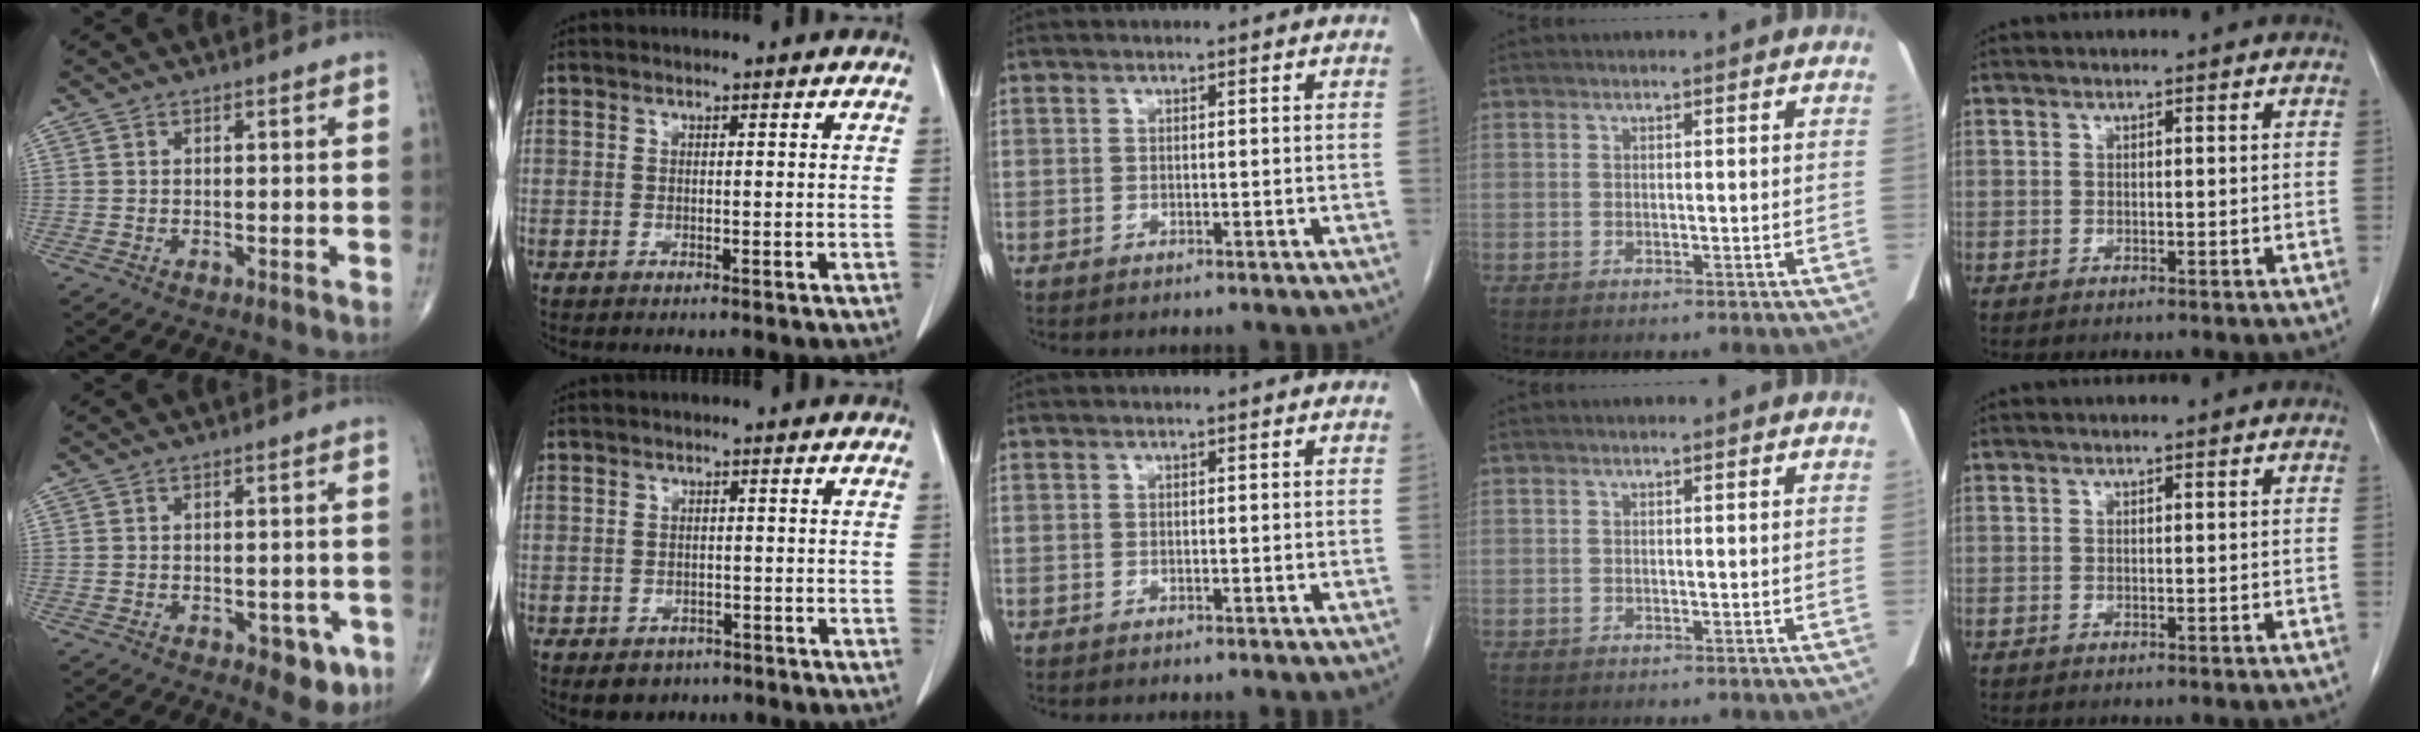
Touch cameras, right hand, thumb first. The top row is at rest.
{"thumb": {"total": 6.0, "force": [-2.8, 3.2, 4.2], "torque": [-0.029, 0.009, -0.030]}, "index": {"total": 3.5, "force": [-2.0, 2.7, 0.8], "torque": [-0.005, 0.007, -0.021]}}